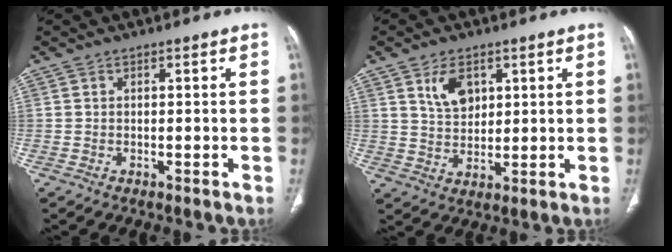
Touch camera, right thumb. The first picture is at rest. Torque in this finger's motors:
{"motor_torque": [-1.03, 0.46, -0.08, 0.08, 0.15]}